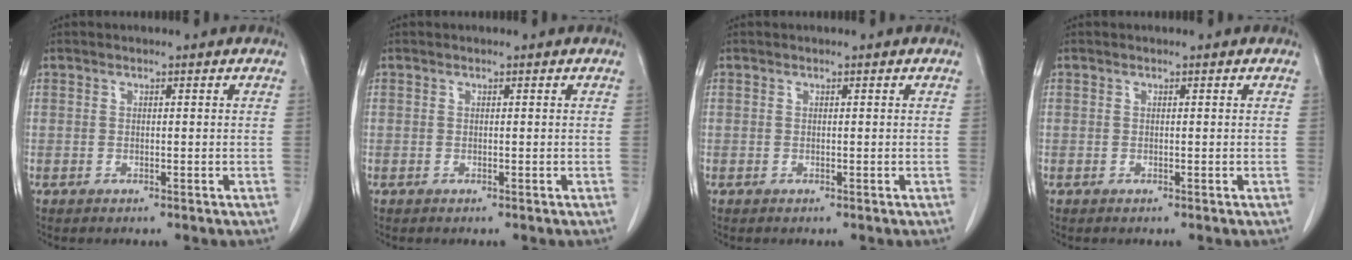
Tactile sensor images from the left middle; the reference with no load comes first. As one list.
[{"total": 0.0}, {"total": 0.0}, {"total": 0.0}]